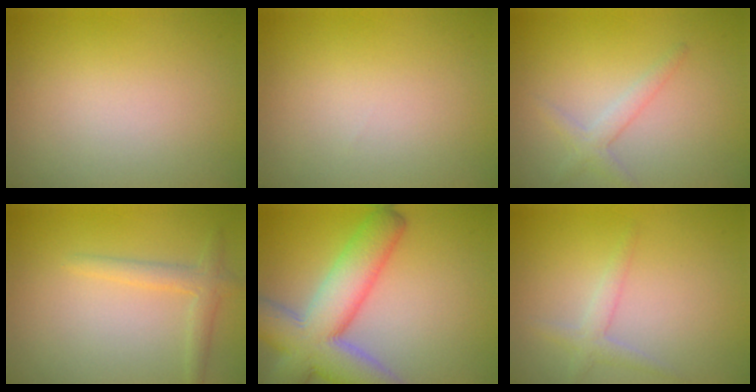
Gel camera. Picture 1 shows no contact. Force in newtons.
{"total": 0.0}
{"total": 1.8, "press": 1.8, "slide": 0.1}
{"total": 2.0, "press": 2.0, "slide": 0.1}
{"total": 10.4, "press": 10.4, "slide": 0.7}
{"total": 1.7, "press": 1.6, "slide": 0.1}